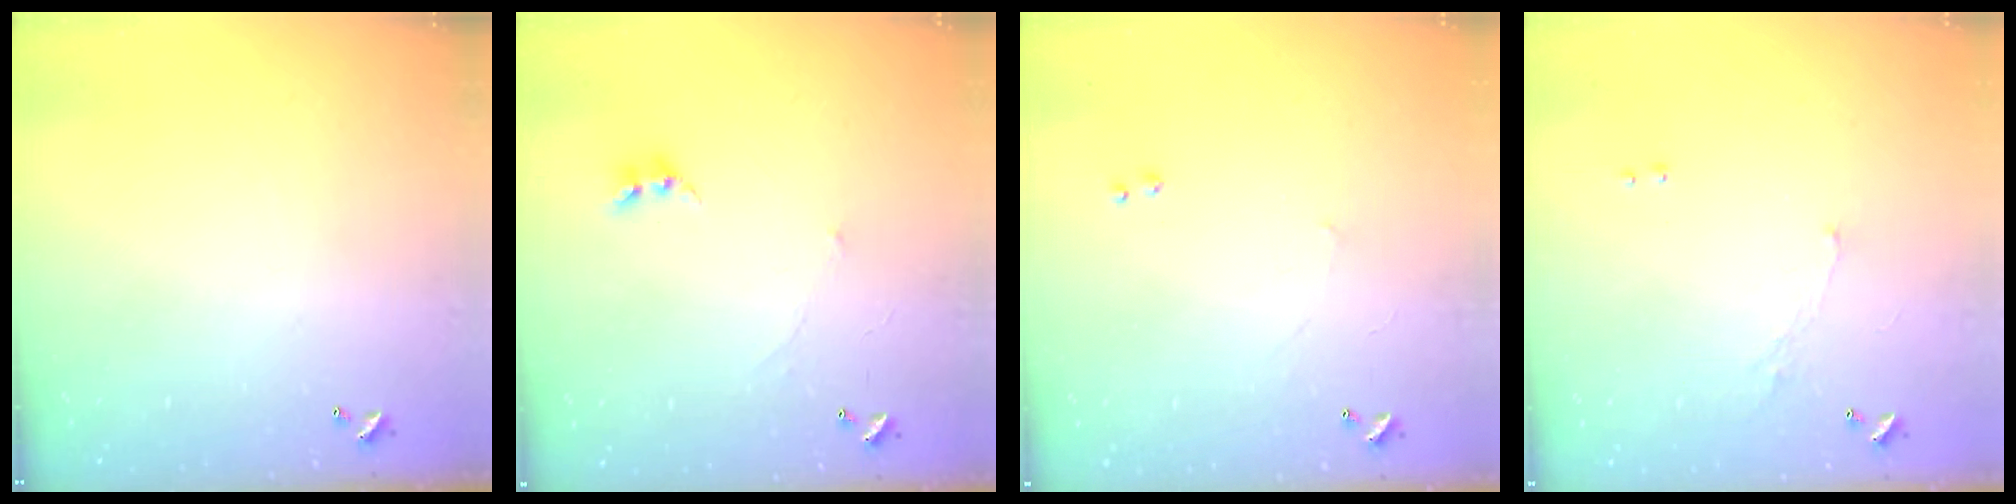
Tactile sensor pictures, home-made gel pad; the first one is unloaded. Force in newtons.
{"total": 0.9, "press": 0.8, "slide": 0.5}
{"total": 2.5, "press": 2.4, "slide": 0.4}
{"total": 0.8, "press": 0.6, "slide": 0.5}